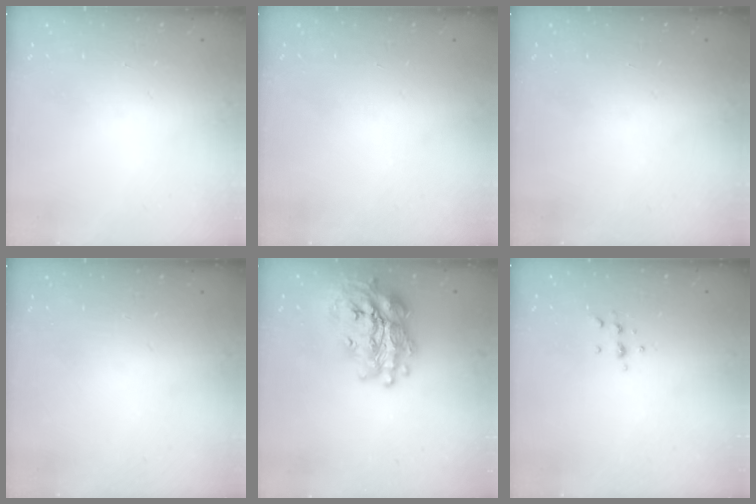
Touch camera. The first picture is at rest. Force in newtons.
{"total": 0.0}
{"total": 0.0}
{"total": 0.0}
{"total": 25.9, "press": 25.8, "slide": 2.3}
{"total": 5.4, "press": 5.4, "slide": 0.7}